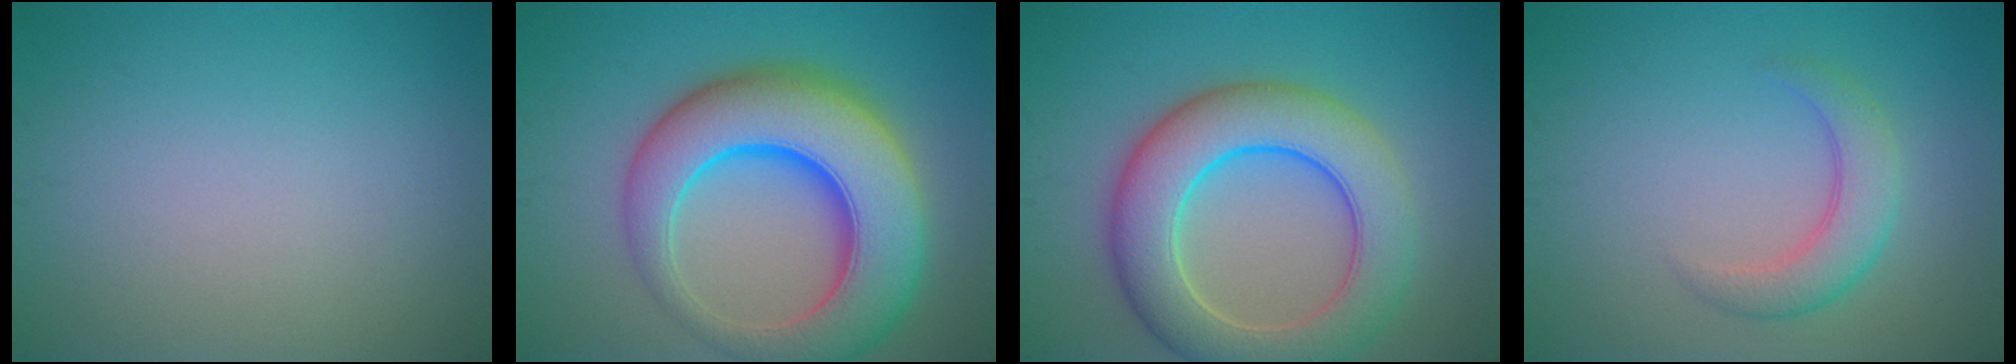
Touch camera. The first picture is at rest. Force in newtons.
{"total": 11.8, "press": 11.8, "slide": 0.5}
{"total": 9.1, "press": 9.1, "slide": 0.4}
{"total": 3.4, "press": 3.4, "slide": 0.2}